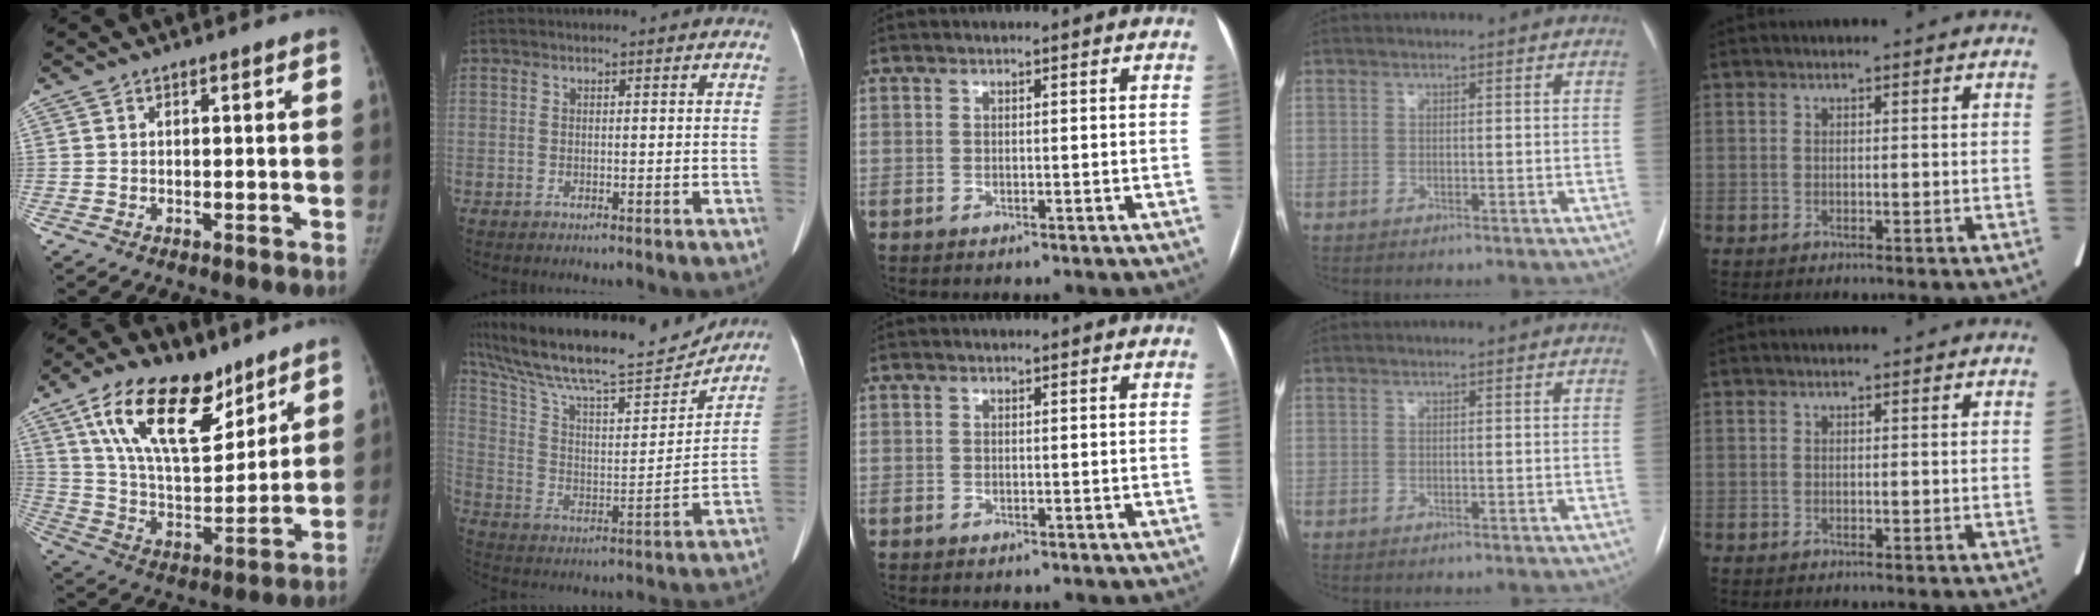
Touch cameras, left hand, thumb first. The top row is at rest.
{"thumb": {"total": 20.7, "force": [12.5, 9.8, 13.3], "torque": [-0.196, -0.054, 0.229]}, "index": {"total": 22.5, "force": [19.8, 3.2, 10.2], "torque": [-0.196, 0.007, 0.322]}}